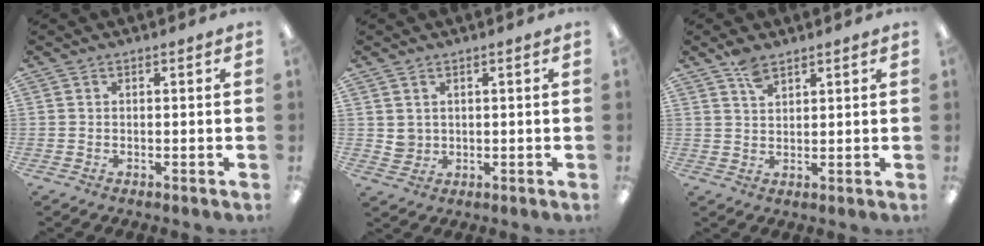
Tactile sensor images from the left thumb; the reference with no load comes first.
{"total": 2.8, "force": [1.4, 2.4, 0.4], "torque": [-0.005, 0.000, 0.026]}
{"total": 3.8, "force": [2.9, 1.6, 2.0], "torque": [-0.038, -0.007, 0.052]}